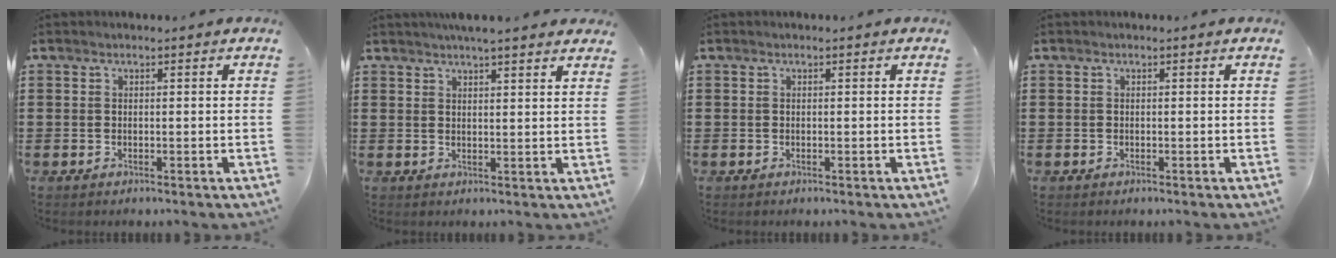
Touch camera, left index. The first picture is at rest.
{"total": 3.3, "force": [3.1, -0.2, 1.2], "torque": [-0.032, -0.002, 0.057]}
{"total": 0.0}
{"total": 0.0}